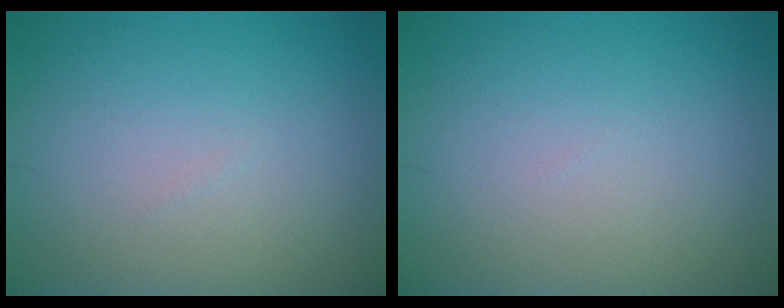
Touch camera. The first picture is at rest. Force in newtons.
{"total": 0.0}